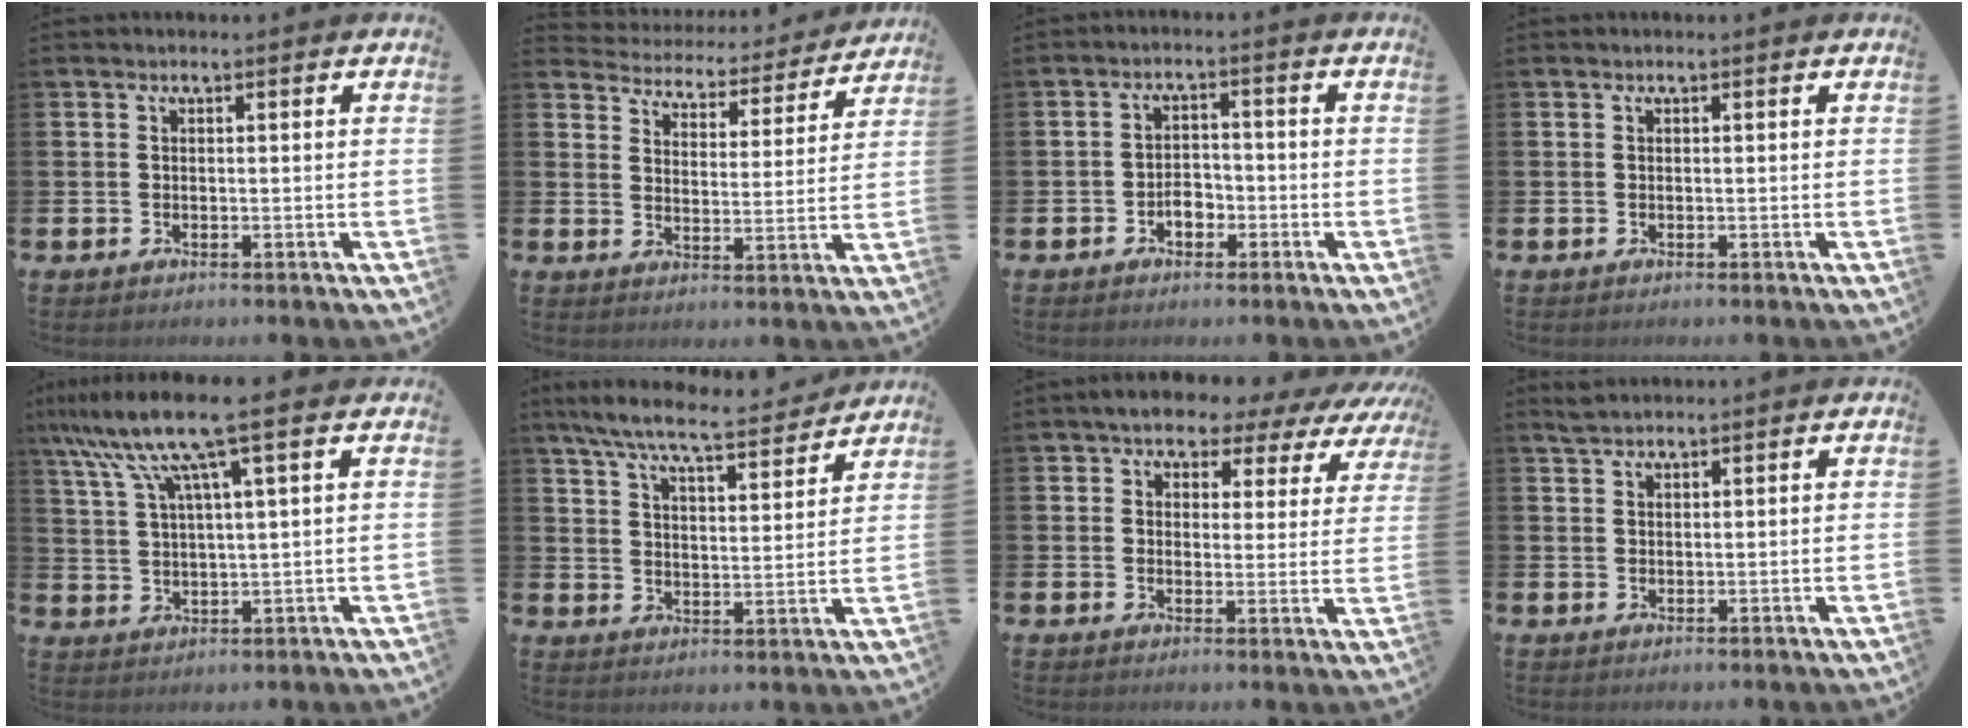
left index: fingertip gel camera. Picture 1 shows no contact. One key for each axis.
{"total": 4.5, "fx": 4.3, "fy": 1.0, "fz": 0.1, "tx": -0.025, "ty": -0.042, "tz": 0.069}
{"total": 2.7, "fx": -1.4, "fy": 1.8, "fz": 1.5, "tx": -0.021, "ty": 0.001, "tz": -0.031}
{"total": 0.0}
{"total": 10.1, "fx": 6.6, "fy": 1.3, "fz": 7.5, "tx": -0.167, "ty": -0.009, "tz": 0.115}
{"total": 8.0, "fx": 7.4, "fy": 0.8, "fz": 3.1, "tx": -0.082, "ty": -0.044, "tz": 0.128}
{"total": 5.2, "fx": 4.6, "fy": 2.2, "fz": 1.2, "tx": -0.037, "ty": -0.030, "tz": 0.075}
{"total": 2.0, "fx": 1.9, "fy": 0.5, "fz": 0.5, "tx": -0.003, "ty": 0.002, "tz": 0.033}